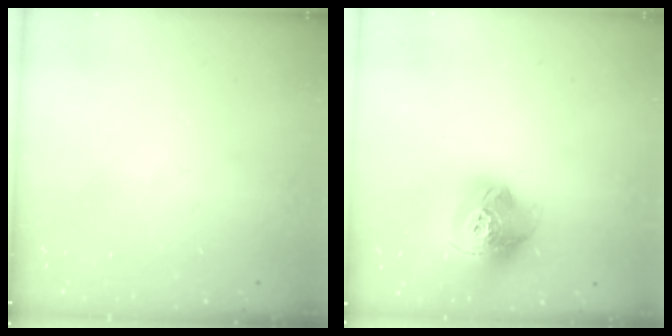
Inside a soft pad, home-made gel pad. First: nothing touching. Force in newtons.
{"total": 17.6, "press": 17.6, "slide": 1.6}